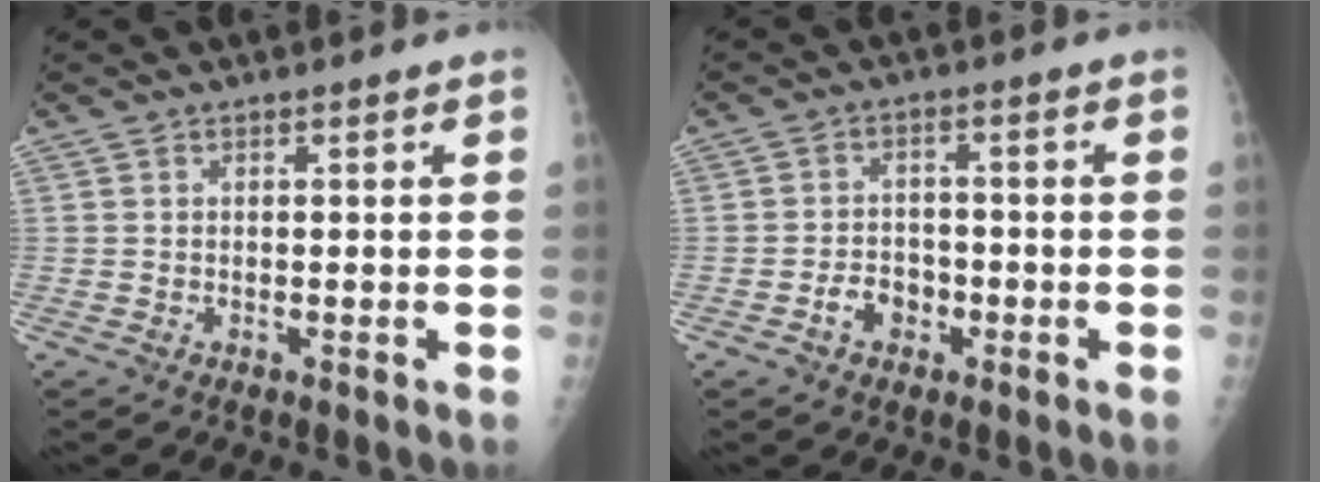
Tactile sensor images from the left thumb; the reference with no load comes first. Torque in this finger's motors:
{"motor_torque": [-0.40, 0.39, -0.04, -0.06, 0.02]}